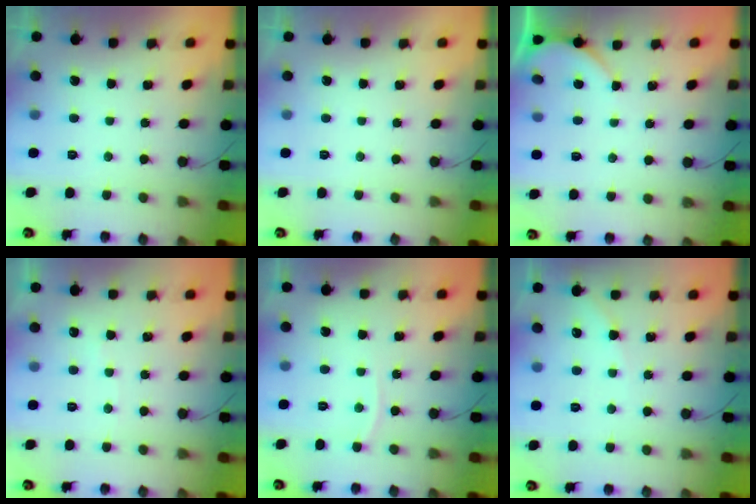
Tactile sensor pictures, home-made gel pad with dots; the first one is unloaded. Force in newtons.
{"total": 0.0}
{"total": 2.2, "press": 2.2, "slide": 0.3}
{"total": 2.4, "press": 2.3, "slide": 0.3}
{"total": 3.7, "press": 3.7, "slide": 0.5}
{"total": 4.4, "press": 4.3, "slide": 0.7}